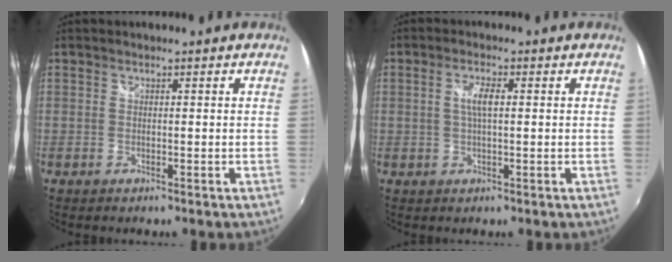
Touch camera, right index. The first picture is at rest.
{"total": 3.1, "force": [0.5, 0.8, 3.0], "torque": [-0.057, 0.001, 0.008]}